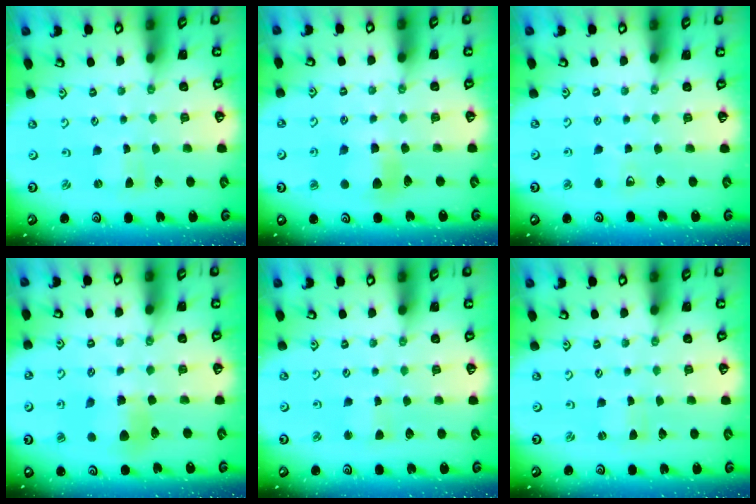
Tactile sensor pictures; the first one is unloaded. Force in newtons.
{"total": 9.5, "press": 9.5, "slide": 0.7}
{"total": 4.5, "press": 4.4, "slide": 0.7}
{"total": 7.4, "press": 7.4, "slide": 0.4}
{"total": 2.5, "press": 2.5, "slide": 0.5}
{"total": 0.0}